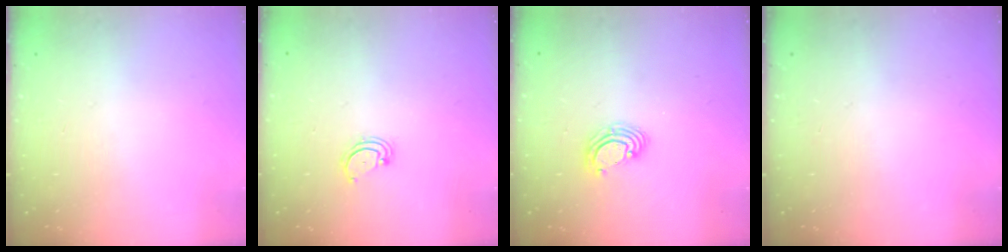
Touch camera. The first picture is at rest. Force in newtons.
{"total": 2.9, "press": 2.9, "slide": 0.3}
{"total": 4.0, "press": 3.9, "slide": 0.2}
{"total": 0.0}